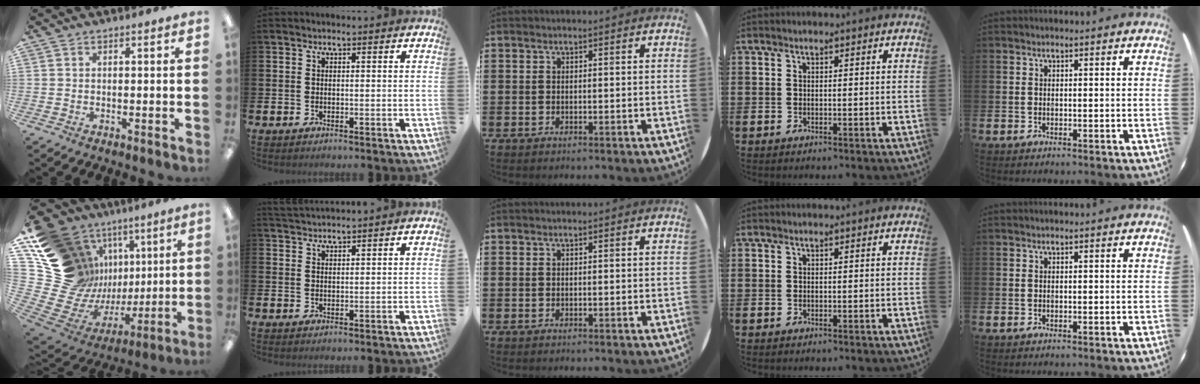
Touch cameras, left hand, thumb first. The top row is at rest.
{"thumb": {"total": 20.1, "force": [9.0, 16.0, 8.4], "torque": [-0.156, -0.110, 0.224]}, "index": {"total": 2.1, "force": [2.1, 0.1, 0.0], "torque": [-0.005, -0.008, 0.040]}}